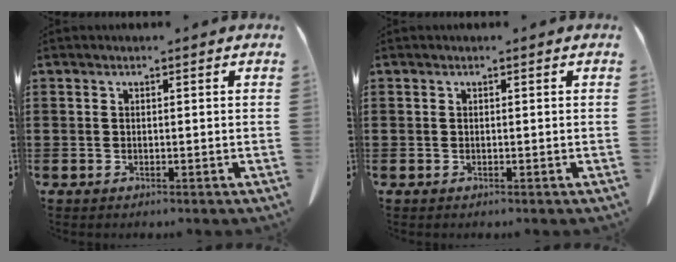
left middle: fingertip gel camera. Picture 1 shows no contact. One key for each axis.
{"total": 0.0}